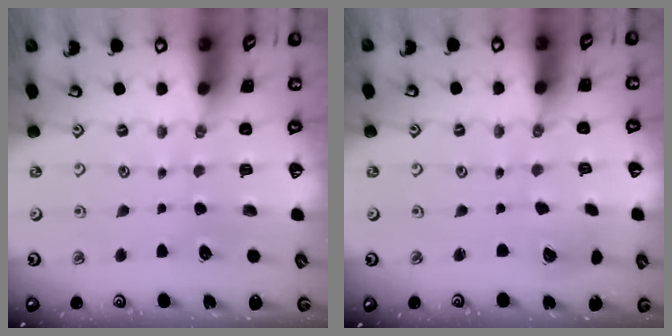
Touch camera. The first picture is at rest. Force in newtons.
{"total": 2.2, "press": 2.2, "slide": 0.3}